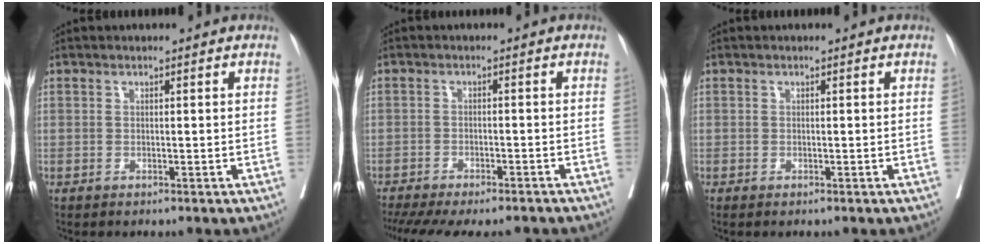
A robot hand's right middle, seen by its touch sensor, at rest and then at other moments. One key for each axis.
{"total": 14.9, "fx": -12.8, "fy": 3.2, "fz": 7.1, "tx": -0.157, "ty": -0.023, "tz": -0.172}
{"total": 0.6, "fx": 0.3, "fy": -0.5, "fz": 0.3, "tx": -0.005, "ty": -0.004, "tz": 0.002}